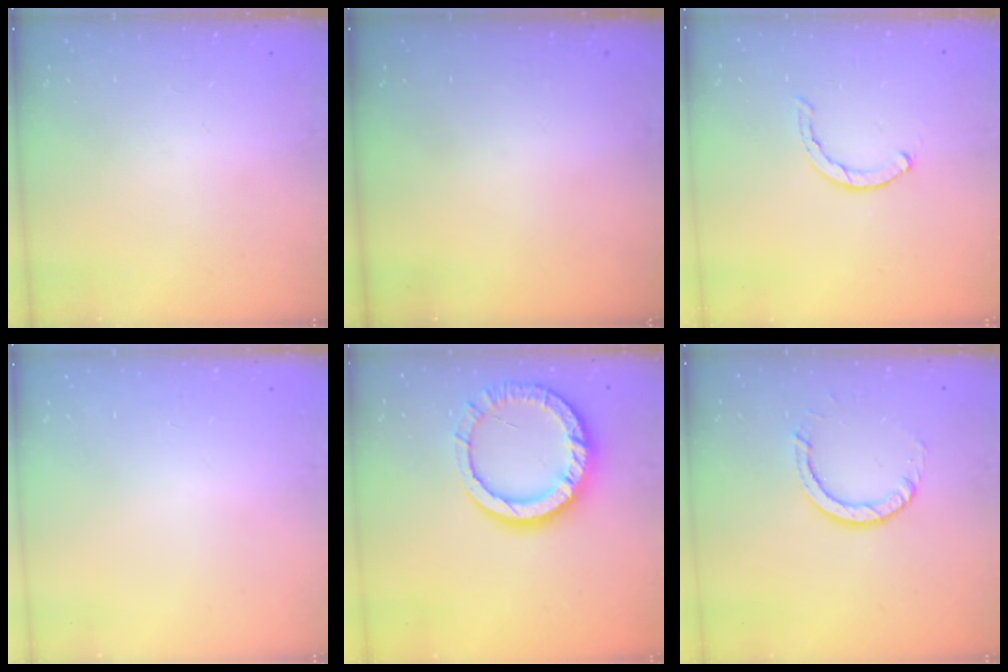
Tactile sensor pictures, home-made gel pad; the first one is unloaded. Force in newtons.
{"total": 0.0}
{"total": 0.5, "press": 0.5, "slide": 0.2}
{"total": 2.4, "press": 2.4, "slide": 0.2}
{"total": 14.2, "press": 14.1, "slide": 1.4}
{"total": 5.6, "press": 5.6, "slide": 0.4}